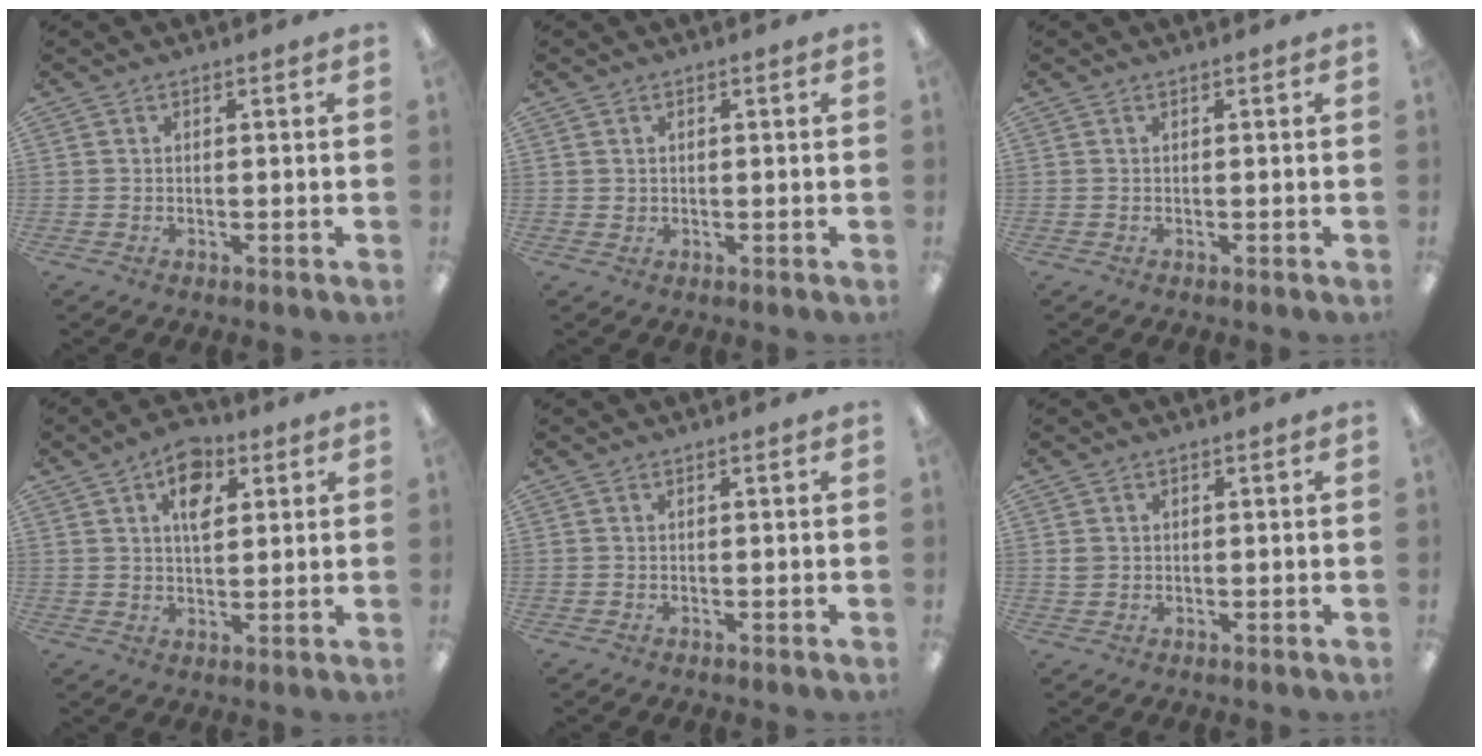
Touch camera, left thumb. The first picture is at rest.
{"total": 1.0, "force": [0.4, 0.9, 0.2], "torque": [-0.004, 0.005, 0.007]}
{"total": 0.0}
{"total": 8.4, "force": [4.1, 5.0, 5.4], "torque": [-0.069, -0.006, 0.067]}
{"total": 0.0}
{"total": 1.6, "force": [0.3, 1.6, 0.4], "torque": [-0.001, 0.001, 0.002]}